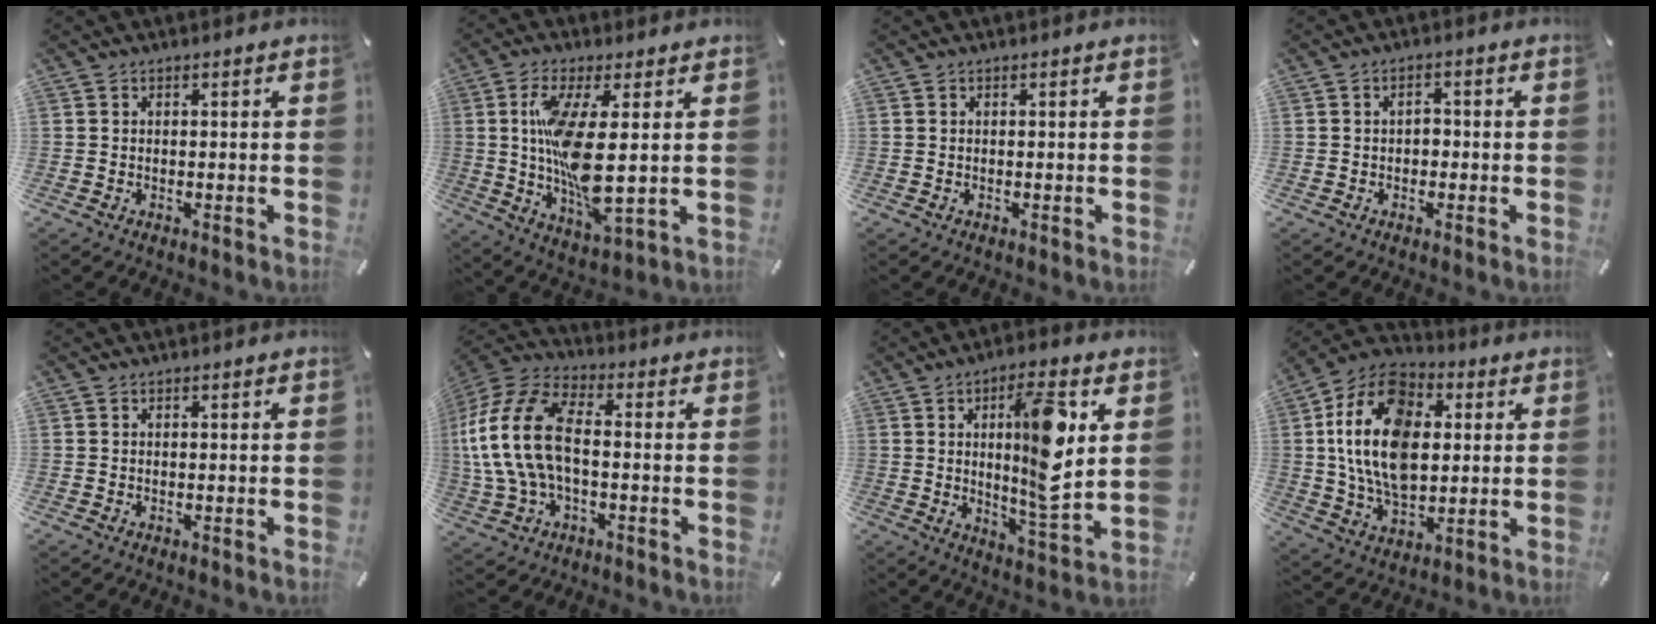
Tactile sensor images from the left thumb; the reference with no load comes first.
{"total": 14.3, "force": [1.5, 4.1, 13.7], "torque": [-0.283, -0.023, 0.022]}
{"total": 0.0}
{"total": 2.2, "force": [-0.4, 1.6, 1.5], "torque": [-0.021, 0.005, -0.012]}
{"total": 0.0}
{"total": 17.5, "force": [-1.1, 10.6, 14.0], "torque": [-0.300, 0.008, -0.020]}
{"total": 14.2, "force": [3.3, 2.8, 13.5], "torque": [-0.218, -0.015, 0.044]}
{"total": 20.0, "force": [2.7, 13.9, 14.1], "torque": [-0.285, 0.004, 0.042]}